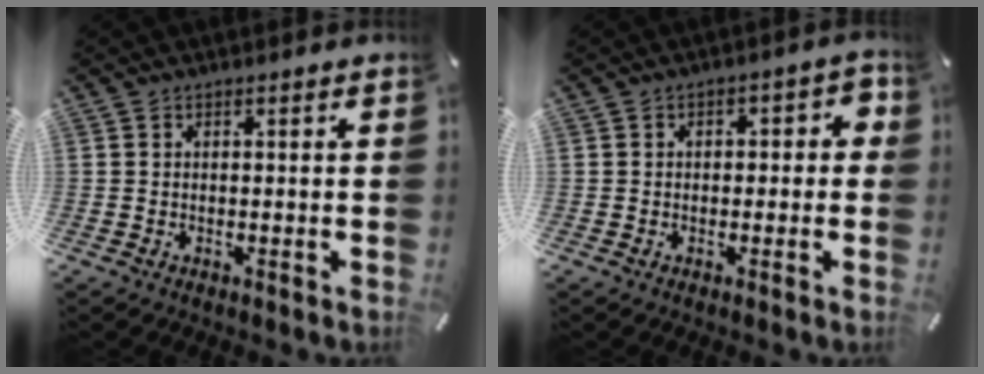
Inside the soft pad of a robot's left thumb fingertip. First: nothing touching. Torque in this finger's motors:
{"motor_torque": [-0.07, -0.08, -0.02, 0.17, -0.10]}